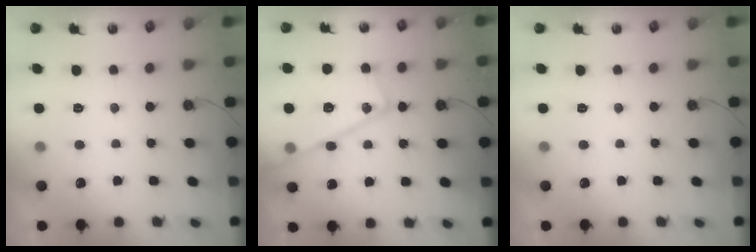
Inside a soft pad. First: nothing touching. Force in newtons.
{"total": 19.2, "press": 19.1, "slide": 1.9}
{"total": 0.0}